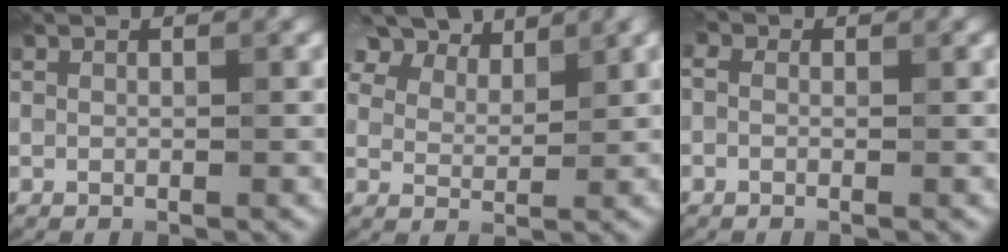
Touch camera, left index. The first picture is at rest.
{"total": 10.8, "force": [8.5, 4.6, 4.7], "torque": [-0.115, 0.009, 0.149]}
{"total": 1.9, "force": [0.2, 1.4, 1.1], "torque": [-0.021, 0.004, -0.015]}